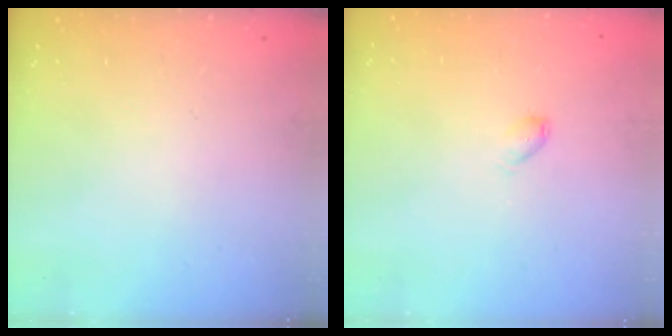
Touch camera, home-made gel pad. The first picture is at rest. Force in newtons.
{"total": 3.1, "press": 3.1, "slide": 0.4}